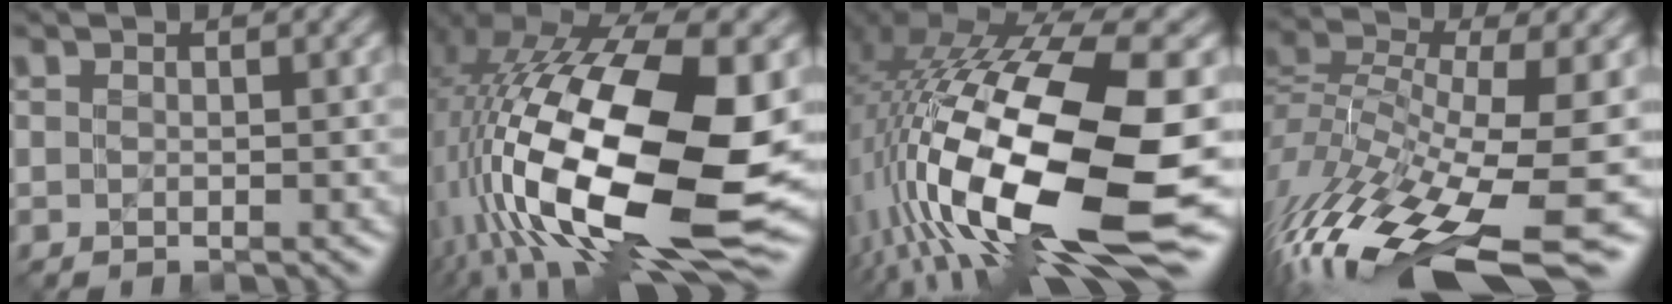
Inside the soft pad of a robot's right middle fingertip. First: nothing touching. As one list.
[{"total": 19.0, "force": [-2.6, 8.9, 16.6], "torque": [-0.324, -0.034, -0.036]}, {"total": 19.0, "force": [-2.4, 7.3, 17.4], "torque": [-0.318, -0.042, -0.023]}, {"total": 14.3, "force": [-6.3, 4.8, 11.9], "torque": [-0.245, 0.008, -0.111]}]